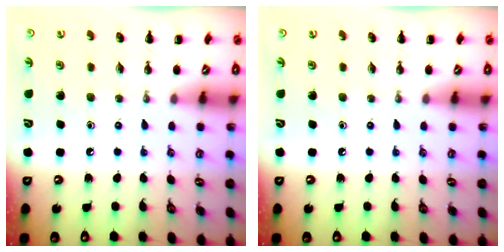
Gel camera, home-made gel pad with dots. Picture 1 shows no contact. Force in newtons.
{"total": 0.0}